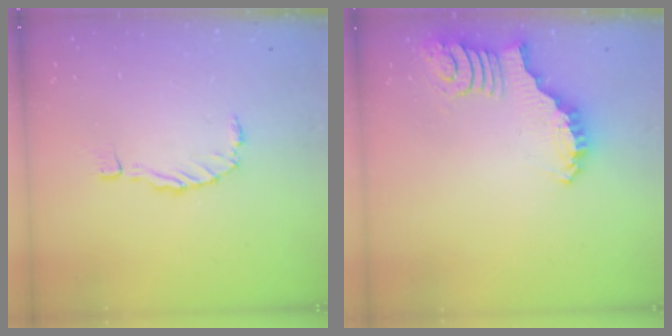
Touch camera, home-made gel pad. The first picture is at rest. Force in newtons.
{"total": 2.7, "press": 2.7, "slide": 0.6}